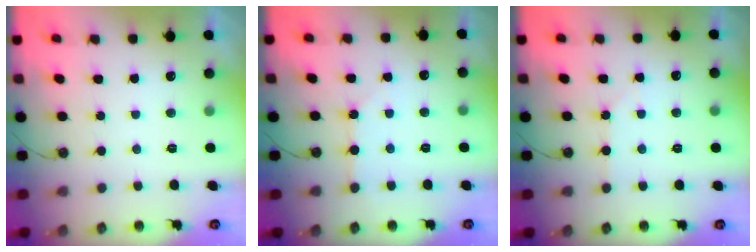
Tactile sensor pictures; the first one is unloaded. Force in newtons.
{"total": 2.4, "press": 2.3, "slide": 0.4}
{"total": 3.9, "press": 3.8, "slide": 0.7}